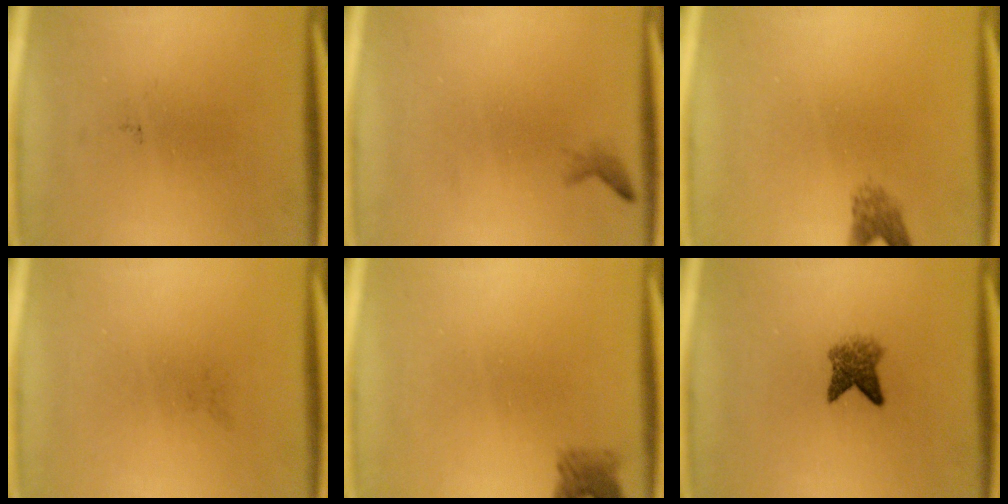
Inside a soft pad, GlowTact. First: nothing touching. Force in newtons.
{"total": 0.7}
{"total": 2.1}
{"total": 0.0}
{"total": 2.1}
{"total": 3.4}